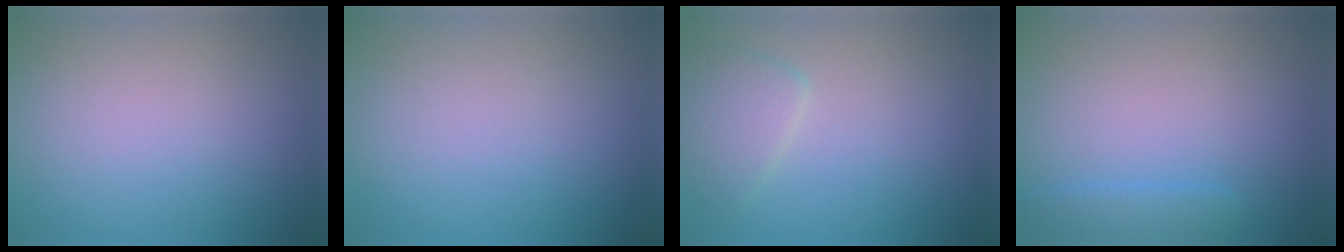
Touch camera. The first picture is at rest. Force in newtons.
{"total": 0.0}
{"total": 2.4, "press": 2.4, "slide": 0.1}
{"total": 1.5, "press": 1.5, "slide": 0.2}